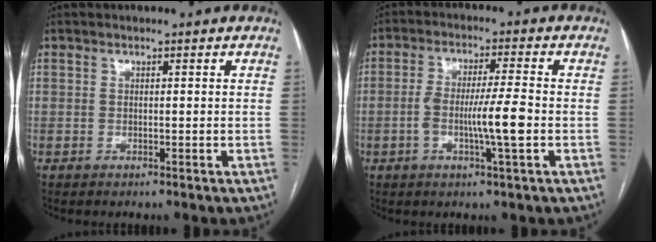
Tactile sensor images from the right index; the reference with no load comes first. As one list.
[{"total": 7.4, "force": [-1.7, 0.0, 7.2], "torque": [-0.132, 0.004, -0.030]}]